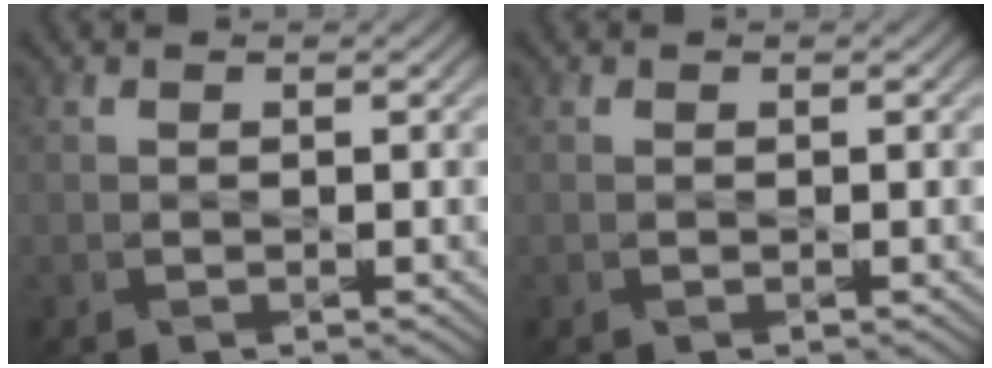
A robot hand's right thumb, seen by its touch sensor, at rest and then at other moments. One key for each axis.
{"total": 0.0}